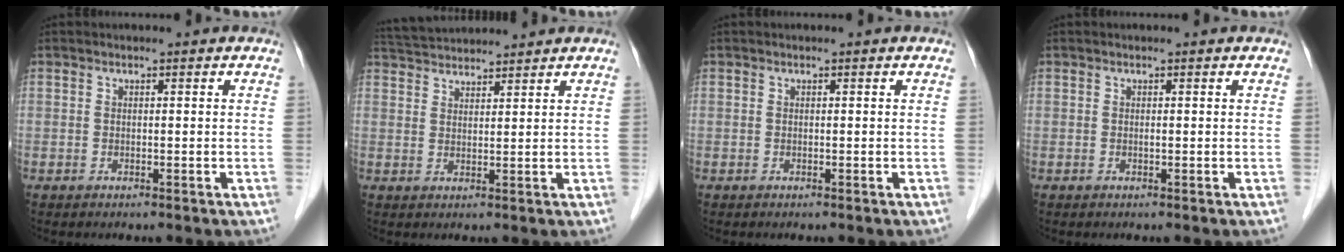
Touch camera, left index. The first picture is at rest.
{"total": 7.3, "force": [7.1, 0.6, 1.6], "torque": [-0.037, 0.039, 0.122]}
{"total": 0.0}
{"total": 0.0}